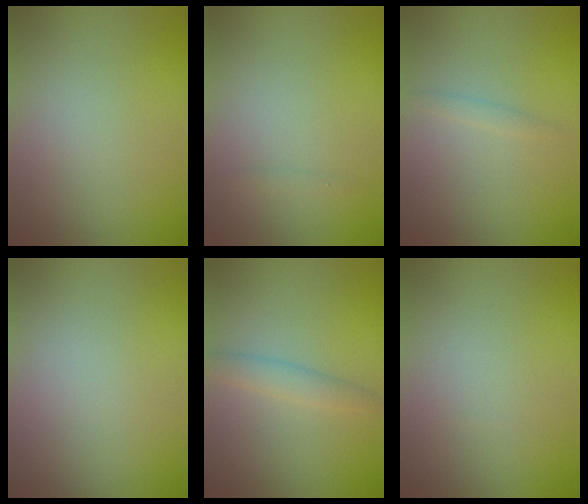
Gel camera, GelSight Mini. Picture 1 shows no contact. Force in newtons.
{"total": 0.5, "press": 0.5, "slide": 0.0}
{"total": 0.8, "press": 0.8, "slide": 0.1}
{"total": 0.0}
{"total": 1.9, "press": 1.9, "slide": 0.1}
{"total": 0.0}